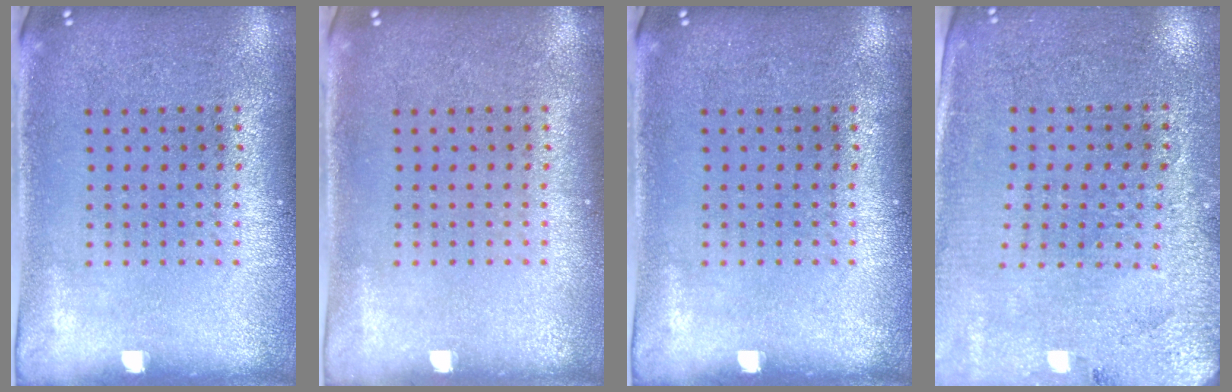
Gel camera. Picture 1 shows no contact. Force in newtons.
{"total": 0.0}
{"total": 0.0}
{"total": 2.8, "press": 2.7, "slide": 0.5}